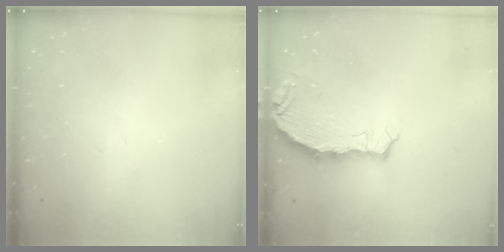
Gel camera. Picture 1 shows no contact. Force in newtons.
{"total": 6.9, "press": 5.2, "slide": 4.5}